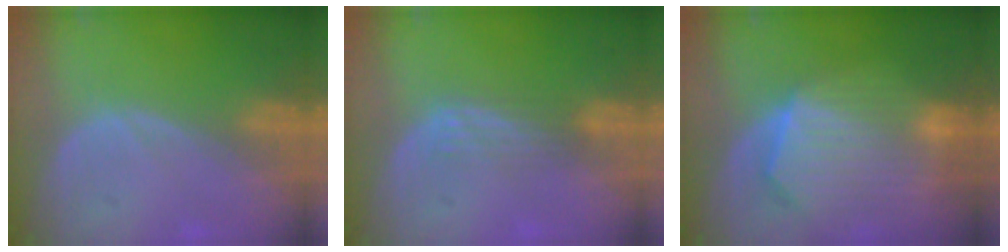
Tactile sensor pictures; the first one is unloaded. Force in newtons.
{"total": 2.9, "press": 2.5, "slide": 1.5}
{"total": 10.4, "press": 9.1, "slide": 5.1}